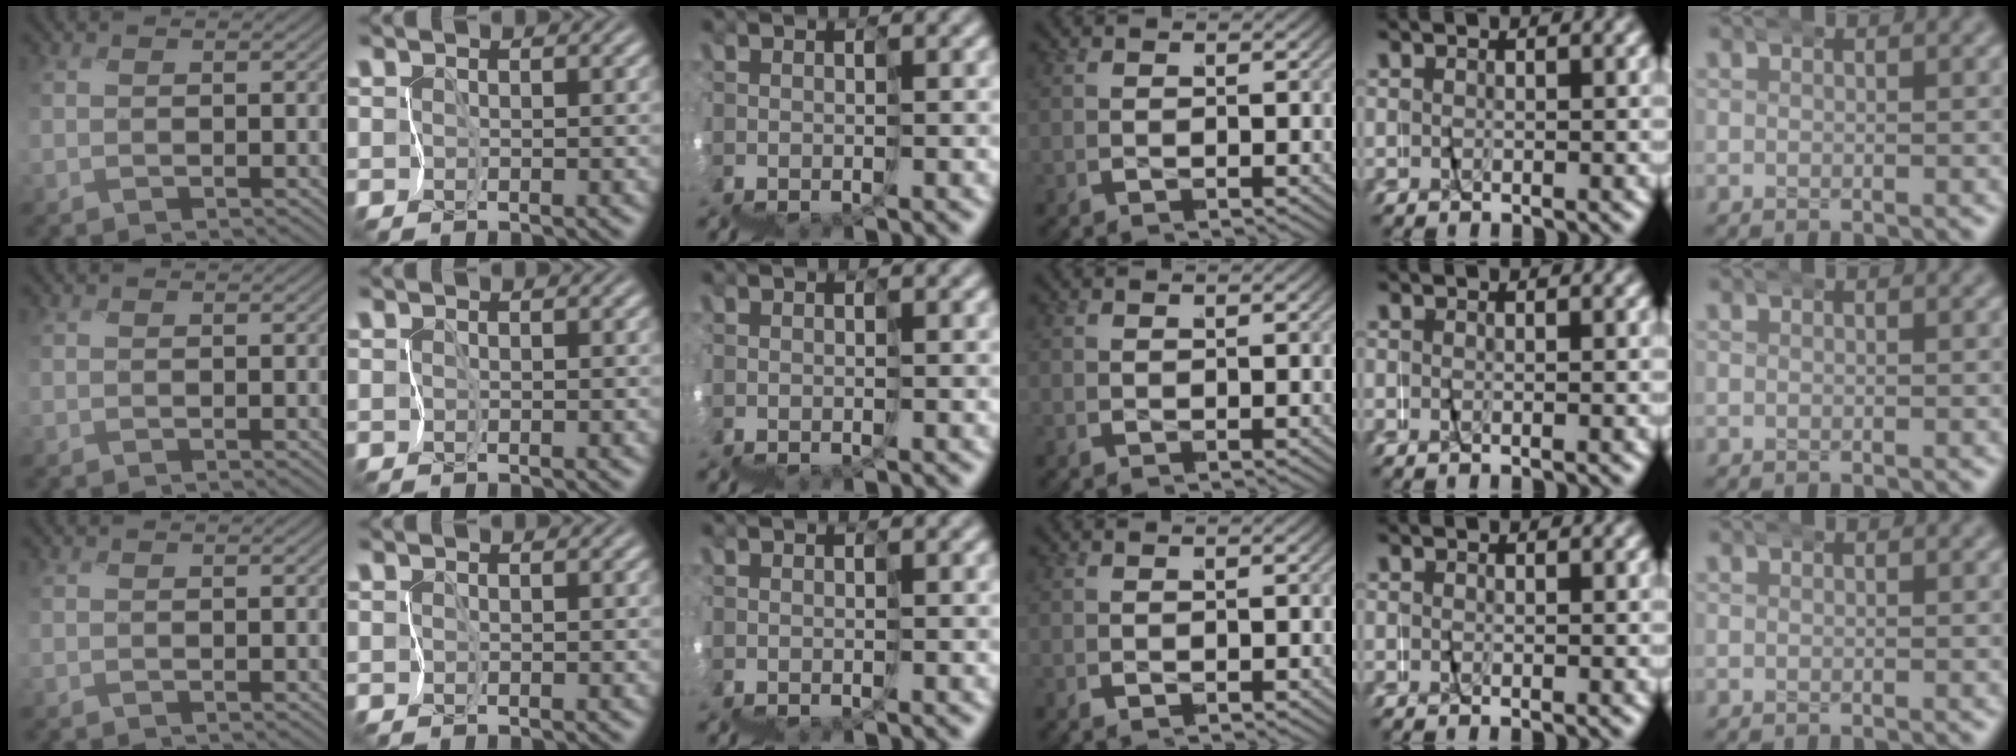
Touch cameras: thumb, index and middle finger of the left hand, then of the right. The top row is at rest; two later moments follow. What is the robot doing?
{"motion": "wrap", "object": "netting"}